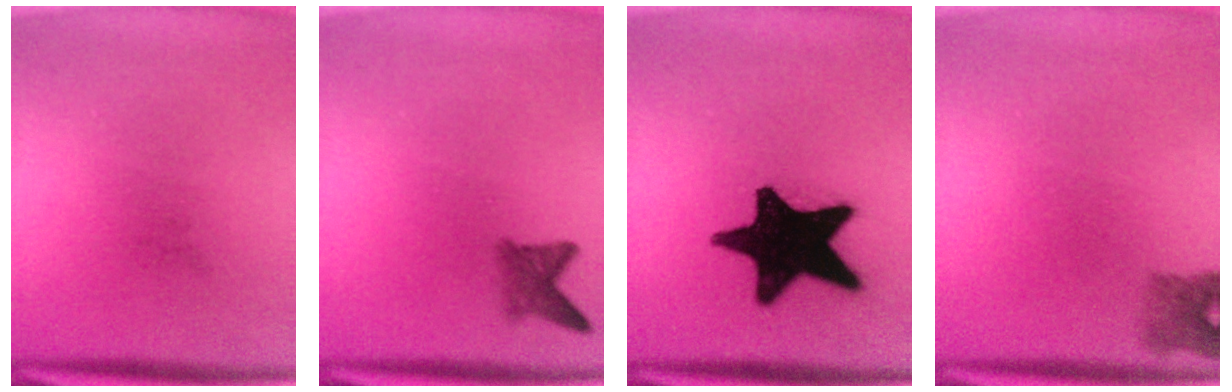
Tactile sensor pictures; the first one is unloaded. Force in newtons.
{"total": 2.5}
{"total": 18.5}
{"total": 2.7}